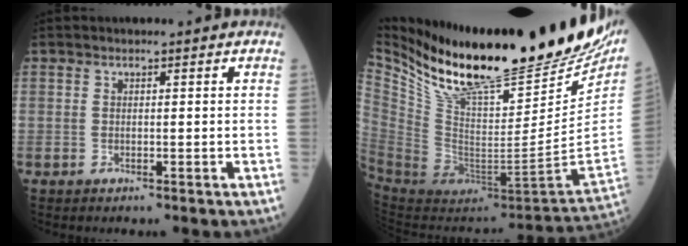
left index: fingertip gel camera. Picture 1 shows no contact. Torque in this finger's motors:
{"motor_torque": [0.33, -0.84, 0.26, 0.10]}